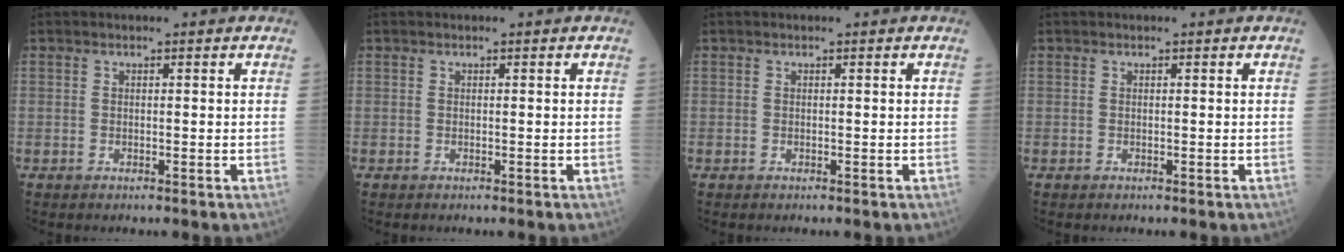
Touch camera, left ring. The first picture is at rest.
{"total": 0.0}
{"total": 0.0}
{"total": 0.0}